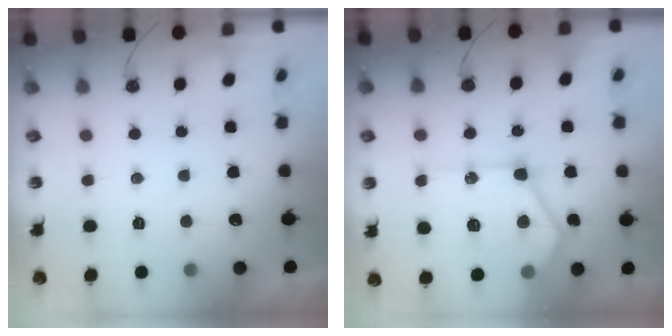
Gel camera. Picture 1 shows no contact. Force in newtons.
{"total": 20.5, "press": 20.4, "slide": 1.7}